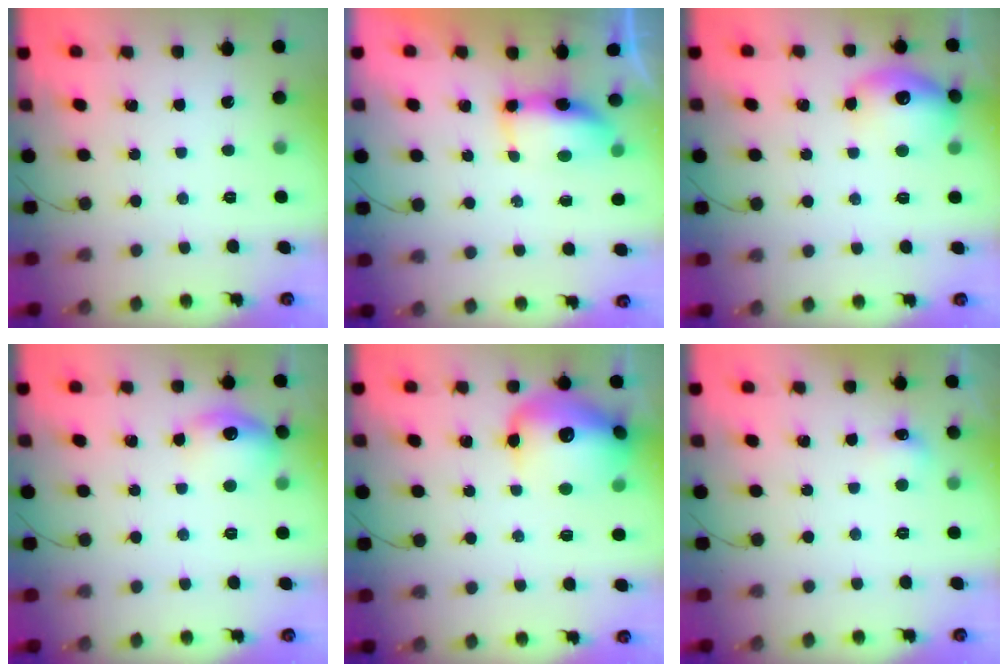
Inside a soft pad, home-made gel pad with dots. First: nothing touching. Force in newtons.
{"total": 10.3, "press": 8.2, "slide": 6.2}
{"total": 15.0, "press": 14.9, "slide": 1.4}
{"total": 11.7, "press": 11.6, "slide": 0.7}
{"total": 18.7, "press": 18.5, "slide": 2.3}
{"total": 5.9, "press": 5.8, "slide": 1.2}